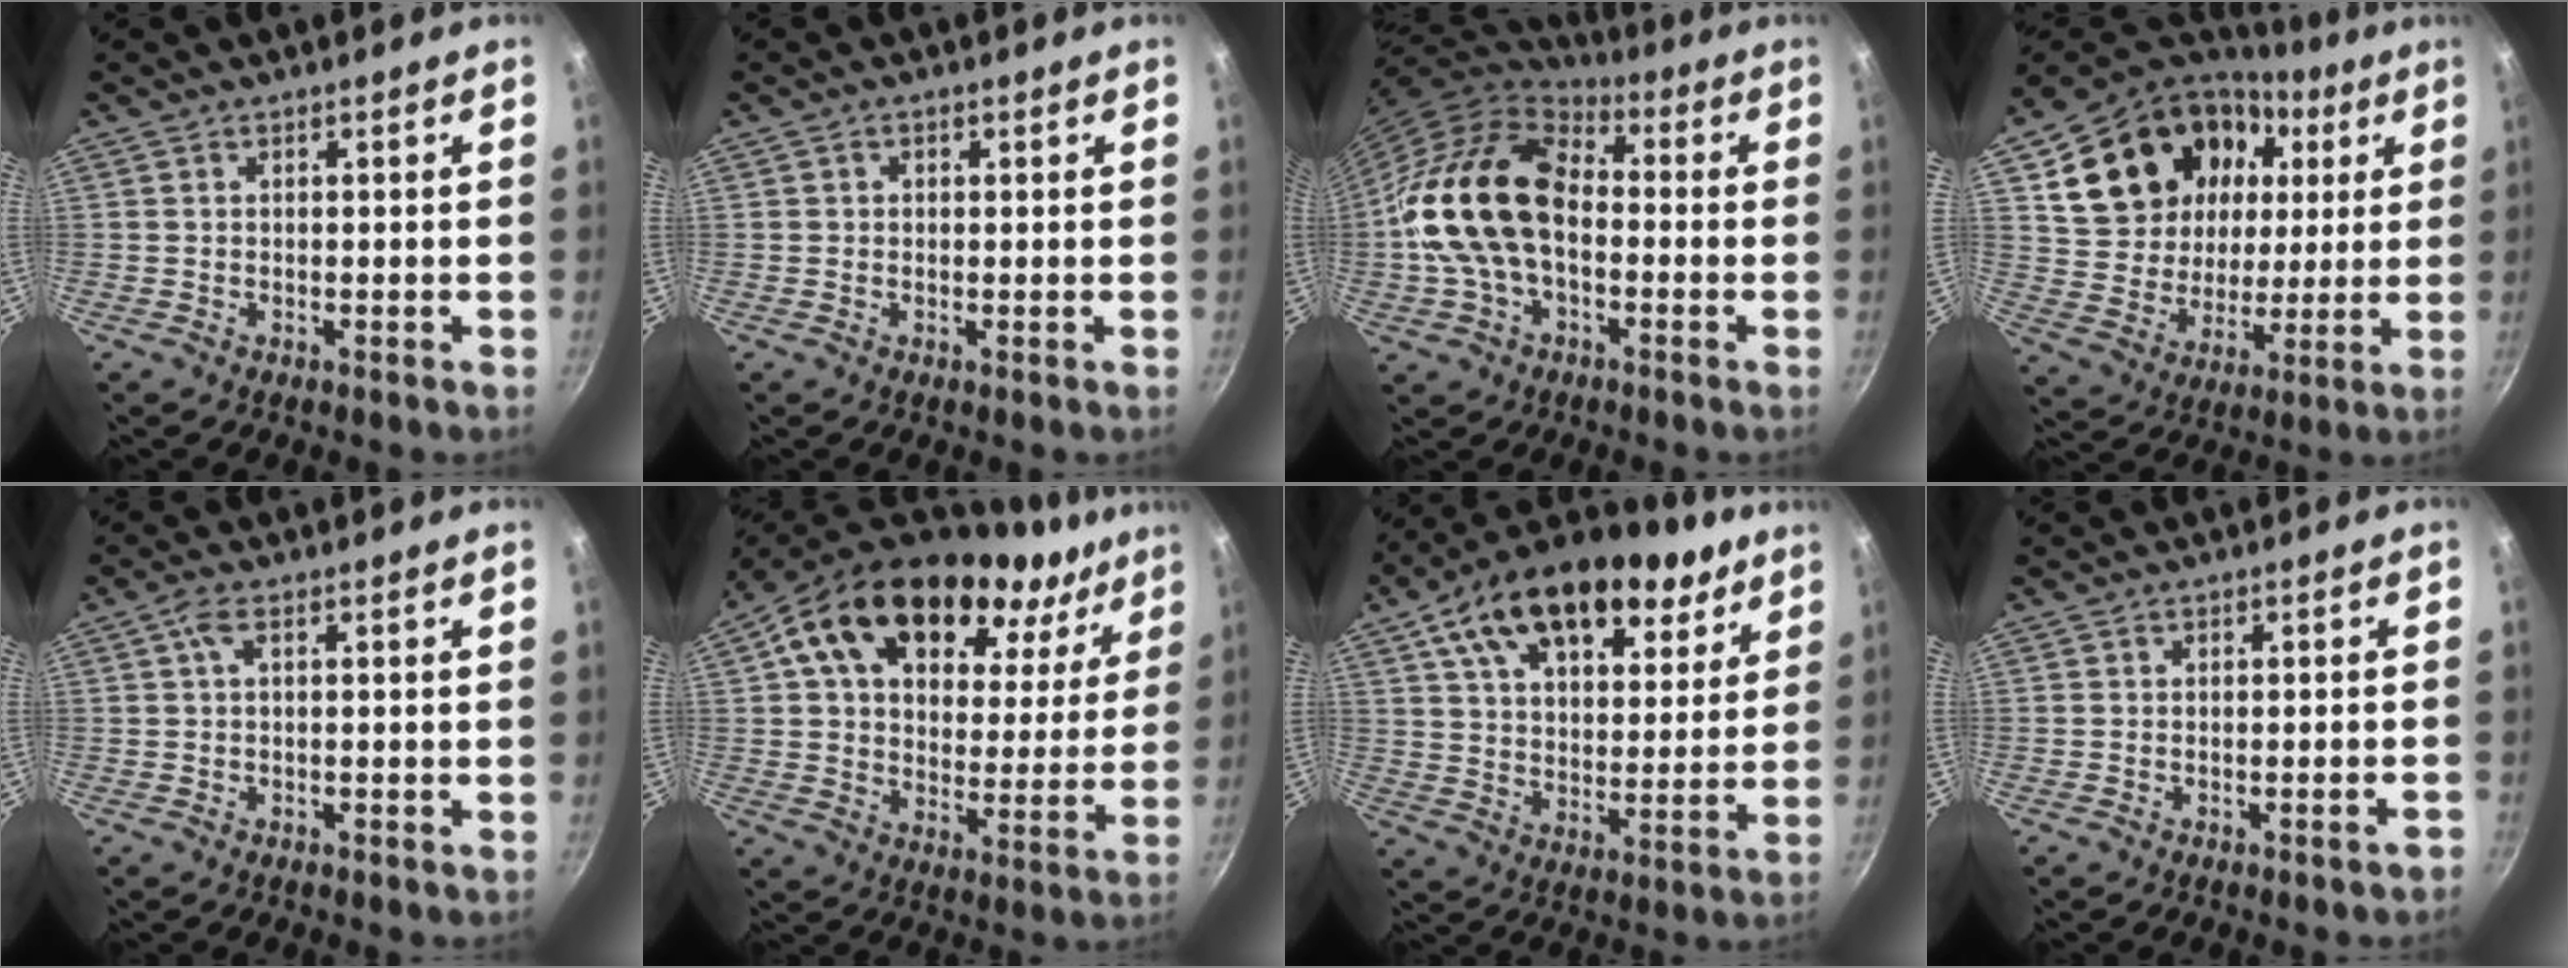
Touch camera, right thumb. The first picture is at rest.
{"total": 1.1, "force": [0.3, 0.9, 0.4], "torque": [-0.003, 0.001, 0.003]}
{"total": 19.1, "force": [-1.3, 12.7, 14.2], "torque": [-0.243, 0.042, -0.037]}
{"total": 23.7, "force": [8.3, 18.0, 12.9], "torque": [-0.223, 0.006, 0.154]}
{"total": 2.3, "force": [0.0, 0.8, 2.1], "torque": [-0.051, 0.007, 0.000]}
{"total": 26.5, "force": [14.6, 15.5, 15.8], "torque": [-0.243, -0.007, 0.239]}
{"total": 22.6, "force": [12.8, 12.3, 14.0], "torque": [-0.209, -0.024, 0.200]}
{"total": 1.9, "force": [-1.4, 0.3, 1.3], "torque": [-0.017, 0.018, -0.012]}